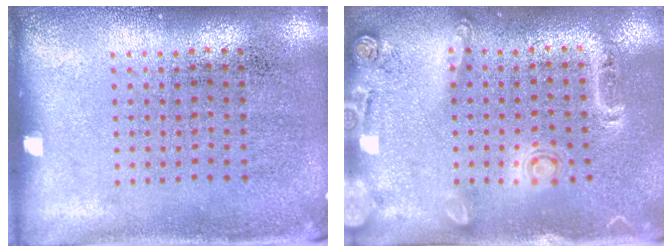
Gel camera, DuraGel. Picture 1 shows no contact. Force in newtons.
{"total": 1.6, "press": 1.2, "slide": 1.1}